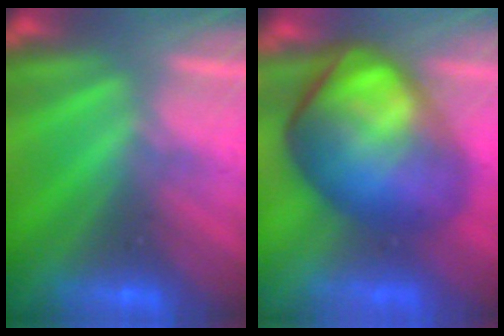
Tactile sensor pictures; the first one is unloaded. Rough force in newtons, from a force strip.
{"total": 7.1}